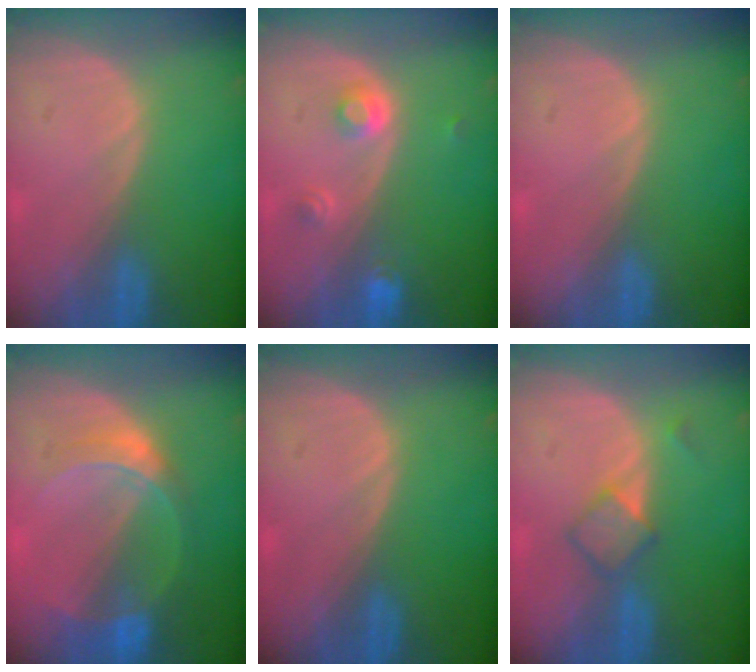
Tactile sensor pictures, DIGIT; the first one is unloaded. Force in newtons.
{"total": 3.1, "press": 2.8, "slide": 1.2}
{"total": 0.0}
{"total": 6.8, "press": 6.0, "slide": 3.2}
{"total": 0.0}
{"total": 3.4, "press": 3.4, "slide": 0.3}